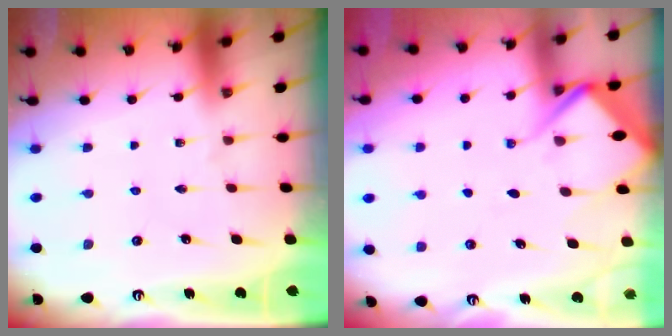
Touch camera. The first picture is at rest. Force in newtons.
{"total": 8.5, "press": 8.5, "slide": 1.0}